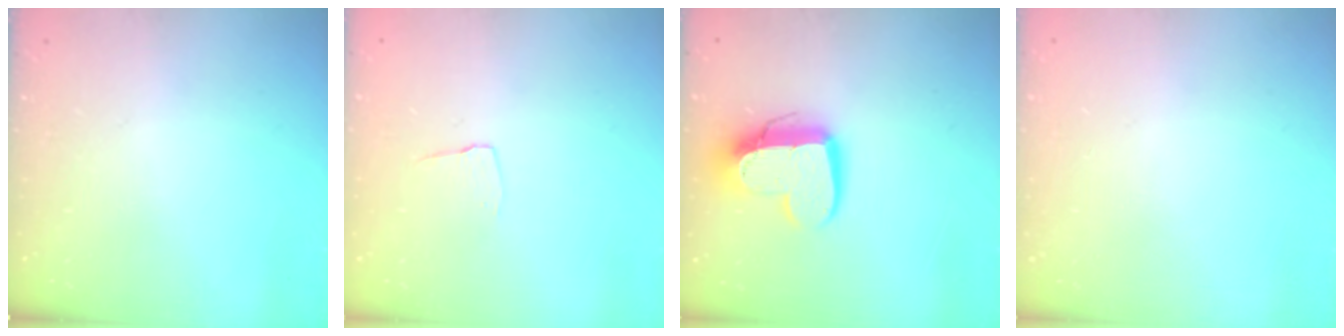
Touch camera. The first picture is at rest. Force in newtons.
{"total": 3.6, "press": 3.6, "slide": 0.3}
{"total": 13.5, "press": 13.5, "slide": 1.1}
{"total": 0.0}